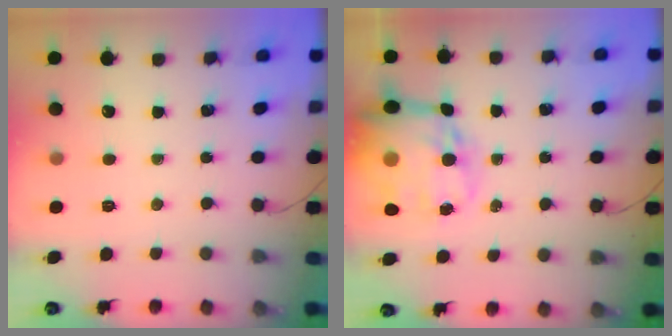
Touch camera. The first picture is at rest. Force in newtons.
{"total": 21.3, "press": 20.7, "slide": 5.1}